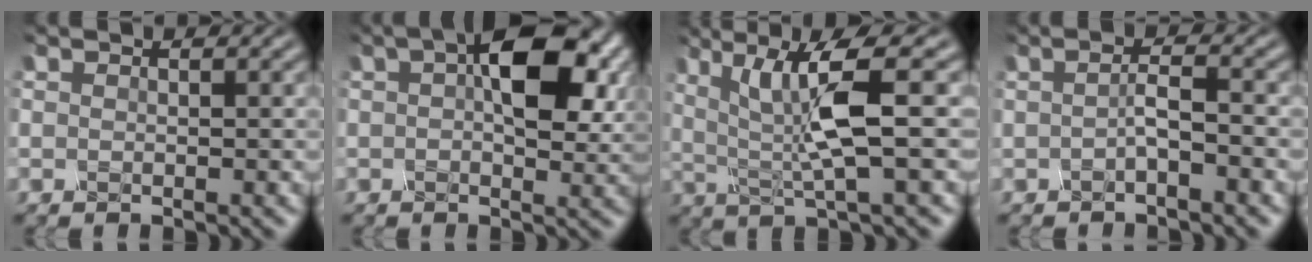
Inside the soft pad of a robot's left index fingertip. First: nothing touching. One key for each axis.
{"total": 10.0, "fx": 2.6, "fy": 5.3, "fz": 8.1, "tx": -0.120, "ty": 0.010, "tz": 0.034}
{"total": 6.8, "fx": 0.9, "fy": 1.1, "fz": 6.6, "tx": -0.123, "ty": -0.004, "tz": 0.018}
{"total": 1.8, "fx": -1.0, "fy": 0.2, "fz": 1.5, "tx": -0.030, "ty": 0.002, "tz": -0.018}